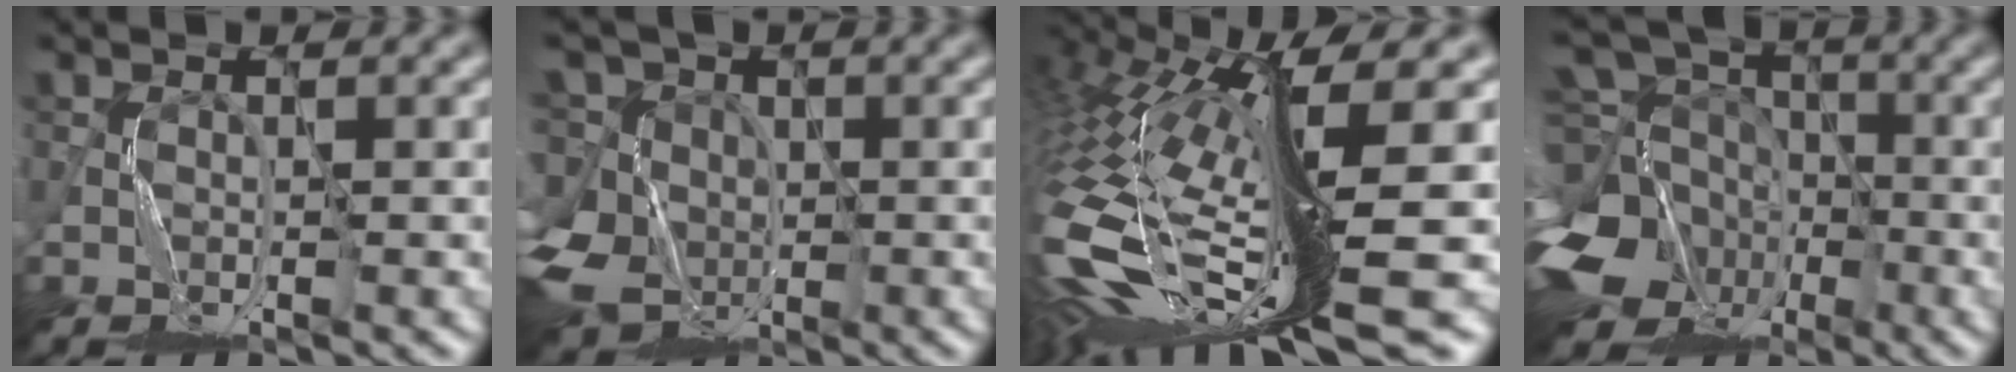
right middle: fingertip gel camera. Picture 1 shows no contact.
{"total": 9.2, "force": [-1.2, 7.9, 4.4], "torque": [-0.117, -0.004, -0.039]}
{"total": 15.5, "force": [-2.1, 4.8, 14.6], "torque": [-0.327, -0.040, -0.013]}
{"total": 17.0, "force": [-6.6, 14.1, 6.9], "torque": [-0.180, -0.030, -0.126]}